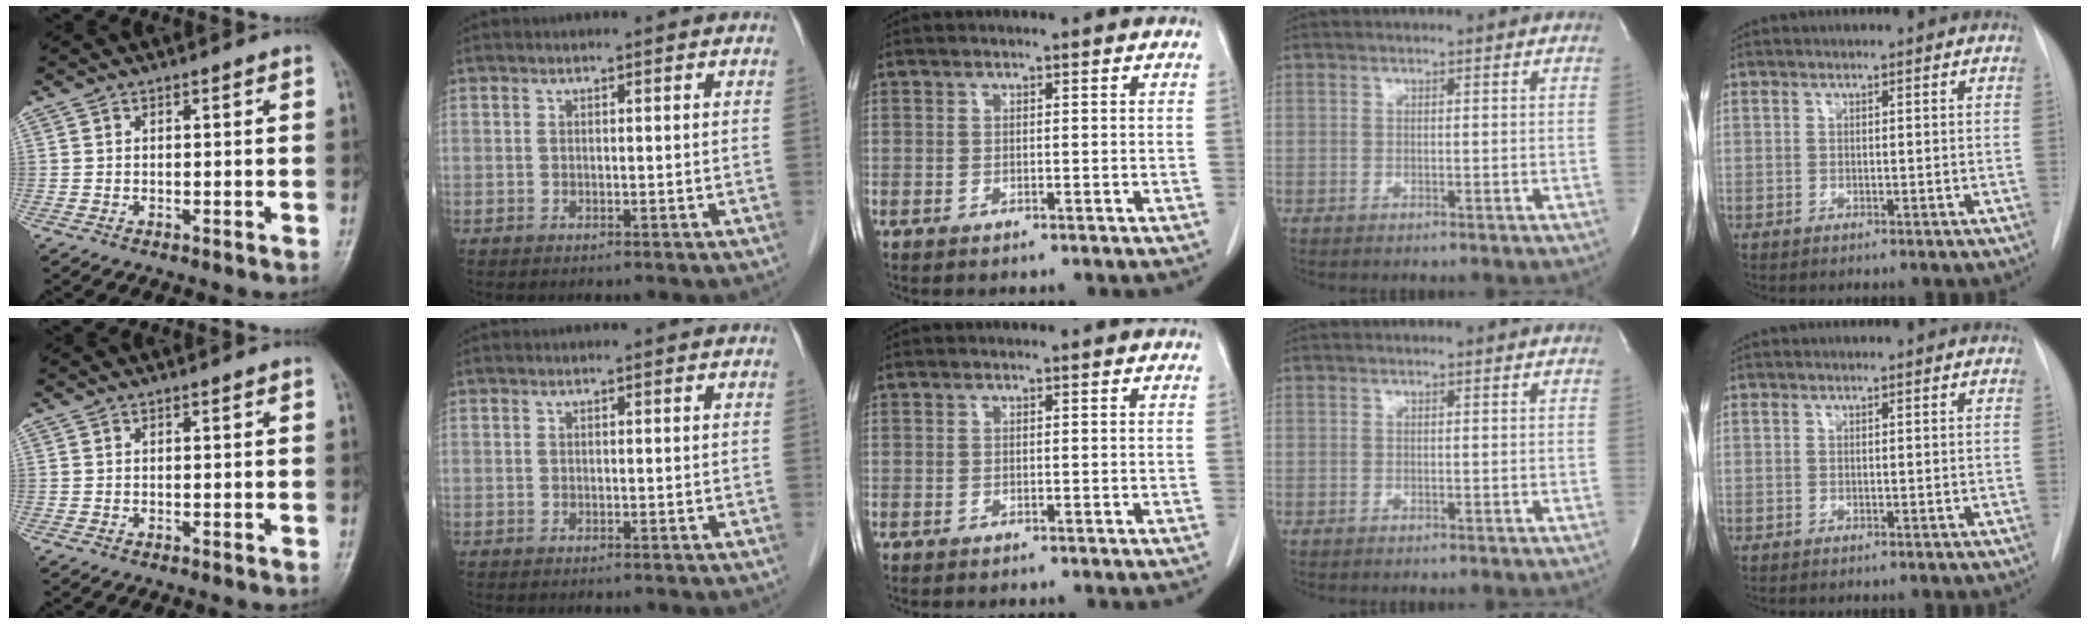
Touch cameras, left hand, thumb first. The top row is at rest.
{}